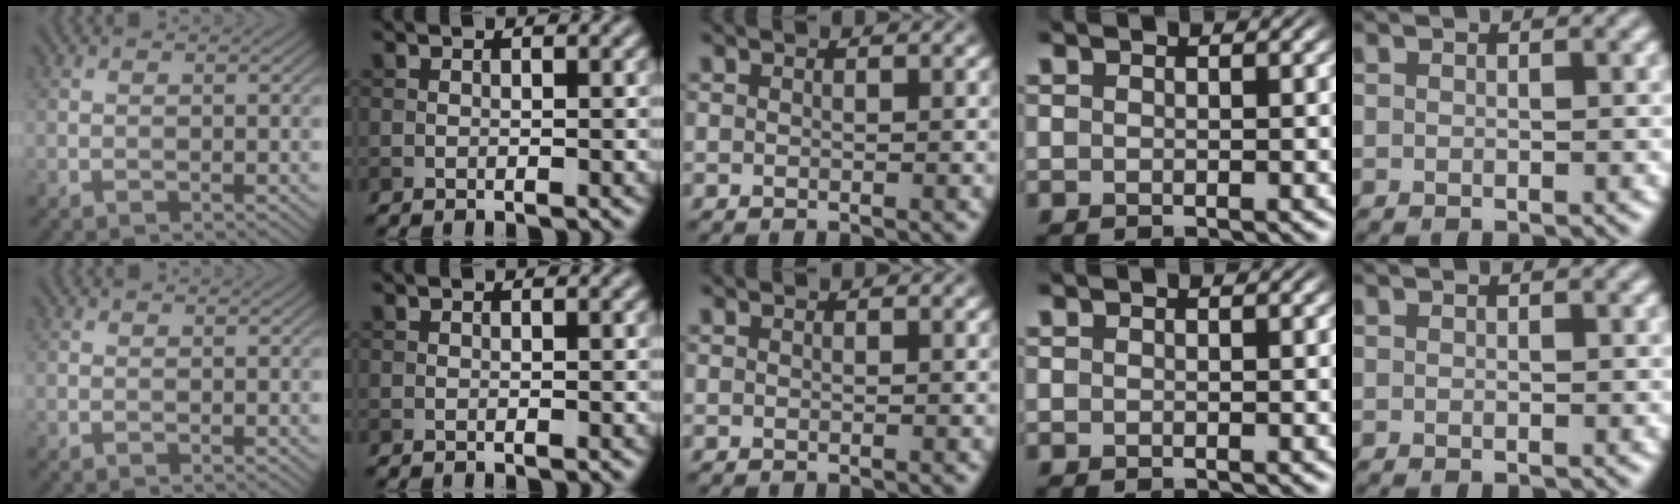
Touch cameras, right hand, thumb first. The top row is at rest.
{}